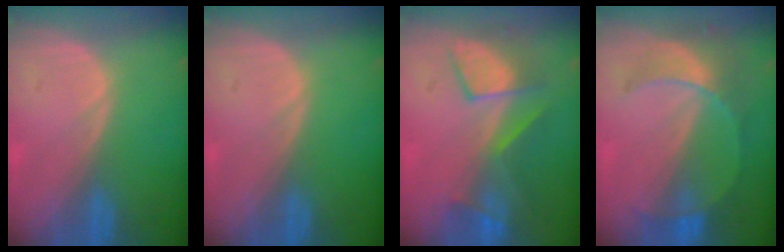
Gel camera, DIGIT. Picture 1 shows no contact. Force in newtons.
{"total": 0.0}
{"total": 7.7, "press": 7.4, "slide": 2.2}
{"total": 7.8, "press": 6.7, "slide": 3.9}